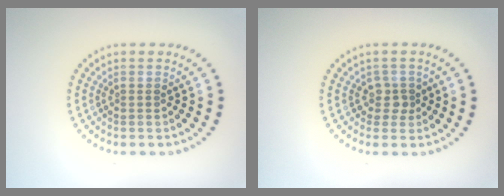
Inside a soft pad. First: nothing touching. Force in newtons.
{"total": 1.6, "press": 1.3, "slide": 1.0}